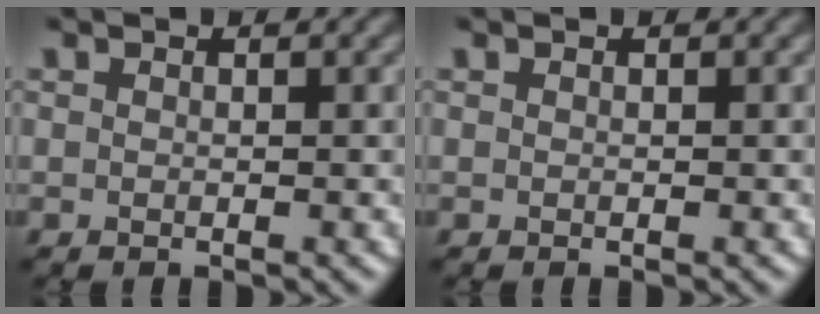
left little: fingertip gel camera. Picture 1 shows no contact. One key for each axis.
{"total": 0.0}